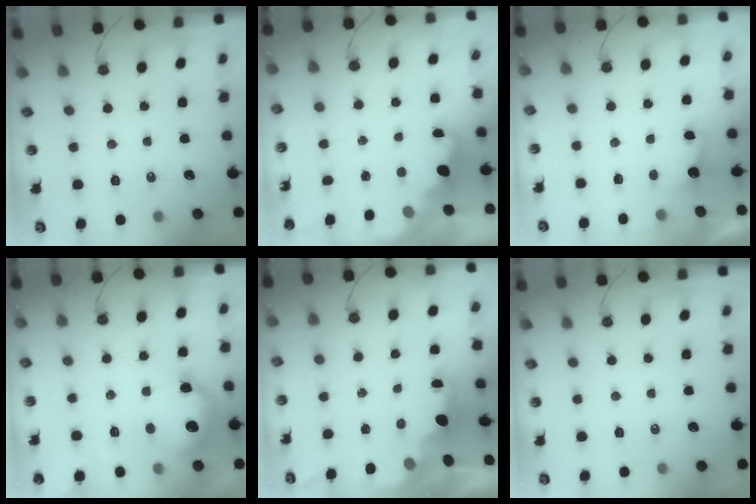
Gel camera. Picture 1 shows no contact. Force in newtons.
{"total": 2.6, "press": 2.5, "slide": 0.7}
{"total": 2.3, "press": 2.1, "slide": 1.0}
{"total": 14.3, "press": 14.3, "slide": 0.9}
{"total": 2.2, "press": 2.0, "slide": 0.8}
{"total": 0.0}